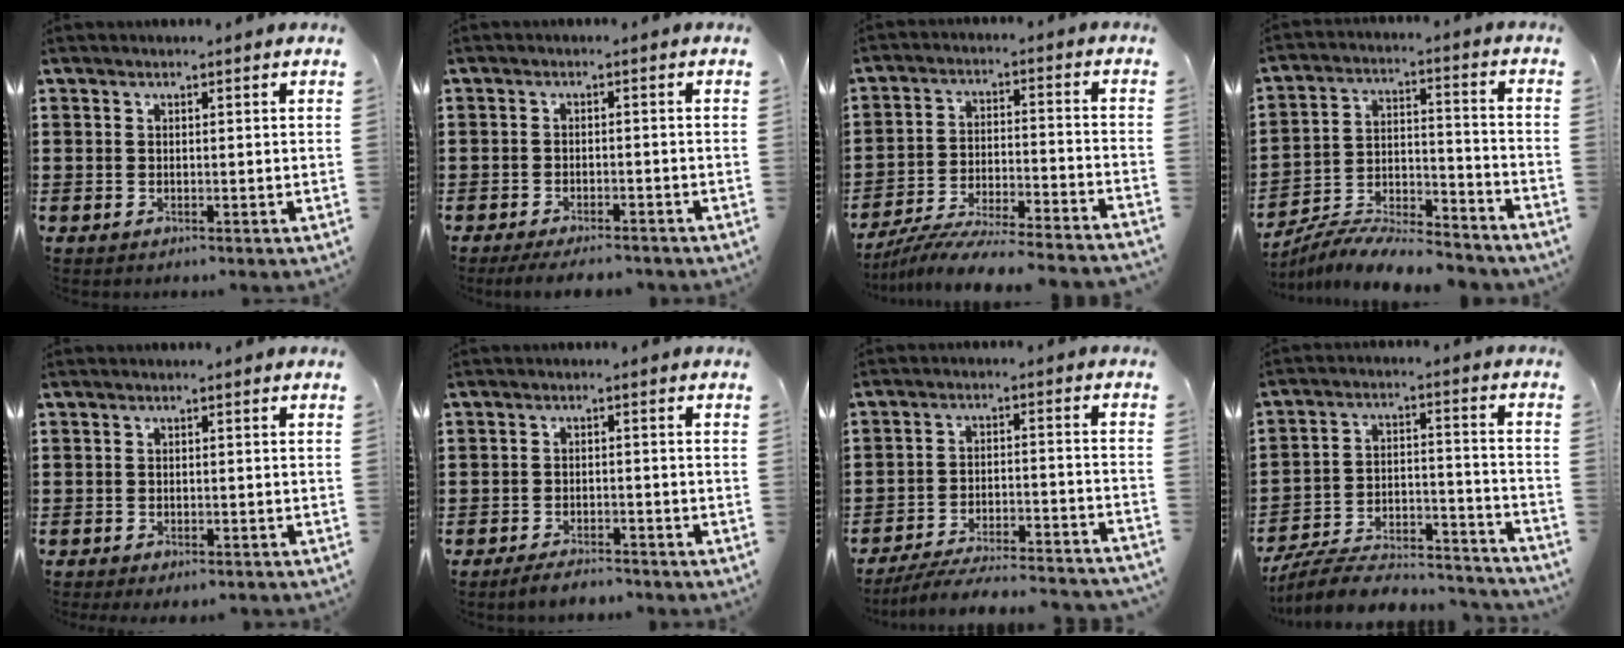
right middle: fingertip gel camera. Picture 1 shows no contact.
{"total": 2.7, "force": [-2.6, 0.3, 0.7], "torque": [-0.013, 0.000, -0.053]}
{"total": 7.6, "force": [-7.4, -0.3, 1.9], "torque": [-0.031, 0.000, -0.144]}
{"total": 8.4, "force": [-8.0, 0.9, 2.2], "torque": [-0.031, 0.013, -0.156]}
{"total": 0.8, "force": [-0.7, 0.3, 0.2], "torque": [-0.004, -0.001, -0.015]}
{"total": 2.8, "force": [-2.7, 0.6, 0.5], "torque": [-0.011, 0.002, -0.055]}
{"total": 6.3, "force": [-6.0, 0.1, 2.0], "torque": [-0.042, -0.005, -0.118]}
{"total": 7.2, "force": [-6.6, 1.2, 2.7], "torque": [-0.051, 0.003, -0.133]}